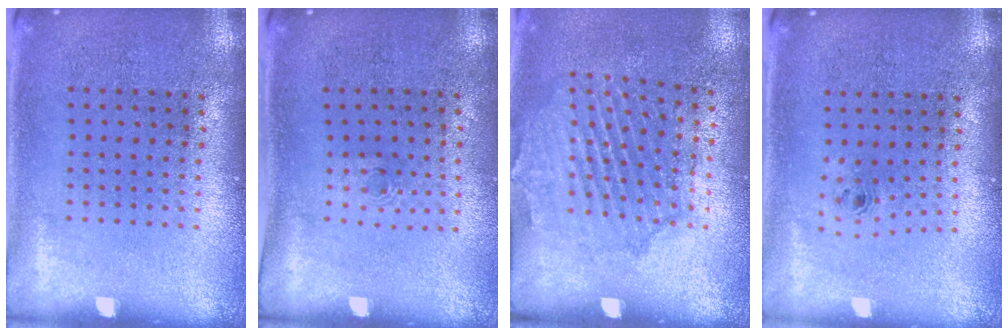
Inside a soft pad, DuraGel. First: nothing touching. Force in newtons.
{"total": 0.6, "press": 0.3, "slide": 0.5}
{"total": 1.5, "press": 1.5, "slide": 0.4}
{"total": 0.7, "press": 0.4, "slide": 0.6}